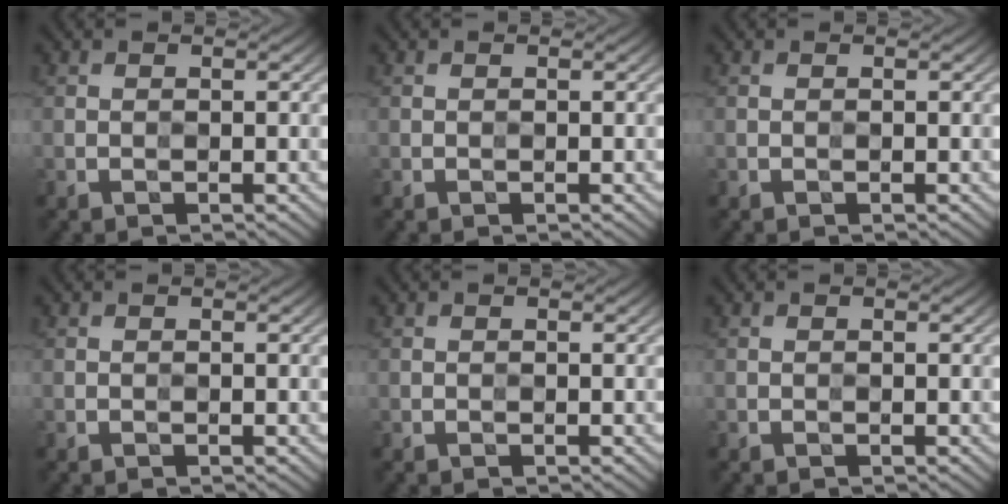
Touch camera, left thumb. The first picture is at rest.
{"total": 0.0}
{"total": 0.0}
{"total": 0.0}
{"total": 0.0}
{"total": 0.0}